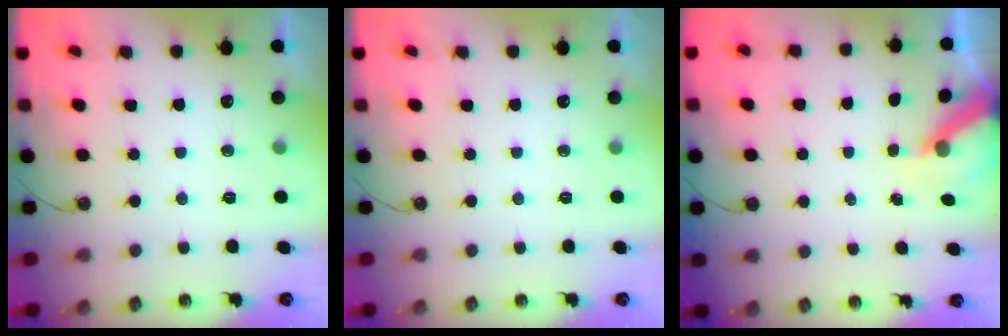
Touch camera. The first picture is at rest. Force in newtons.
{"total": 0.0}
{"total": 6.1, "press": 6.0, "slide": 0.5}